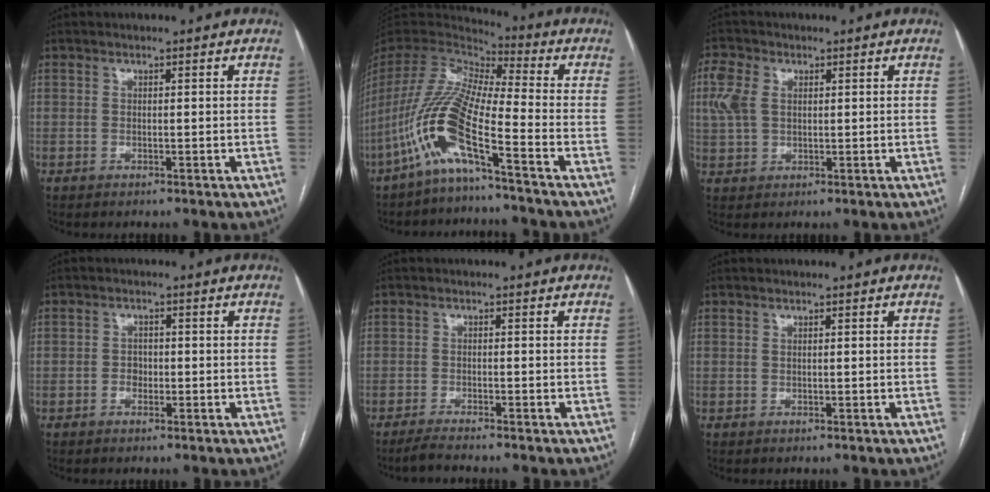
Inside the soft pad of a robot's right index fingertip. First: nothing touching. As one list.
[{"total": 13.3, "force": [-6.6, 0.6, 11.5], "torque": [-0.247, -0.007, -0.135]}, {"total": 5.5, "force": [1.9, 3.8, 3.5], "torque": [-0.117, 0.019, 0.036]}, {"total": 1.5, "force": [-0.4, 1.3, 0.7], "torque": [-0.010, 0.007, -0.006]}, {"total": 2.7, "force": [-2.5, -0.6, 0.9], "torque": [-0.024, -0.010, -0.048]}, {"total": 0.0}]